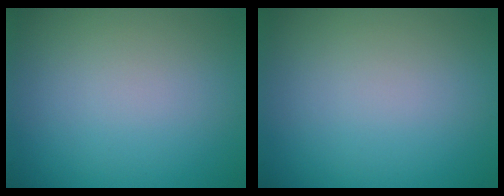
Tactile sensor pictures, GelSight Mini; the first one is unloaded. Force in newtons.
{"total": 0.0}